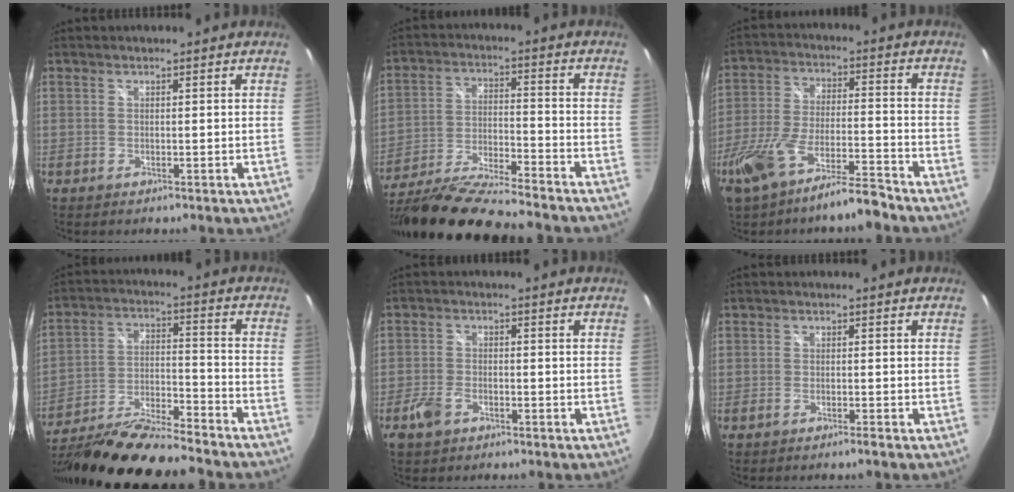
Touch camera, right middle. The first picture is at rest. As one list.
[{"total": 20.5, "force": [-17.7, 1.1, 10.2], "torque": [-0.201, -0.055, -0.304]}, {"total": 13.2, "force": [-10.0, 2.5, 8.3], "torque": [-0.176, -0.019, -0.175]}, {"total": 21.8, "force": [-18.2, 2.6, 11.7], "torque": [-0.226, -0.052, -0.307]}, {"total": 4.8, "force": [-2.9, 2.8, 2.6], "torque": [-0.068, -0.003, -0.054]}, {"total": 1.6, "force": [-1.3, -0.1, 0.8], "torque": [-0.021, -0.002, -0.026]}]